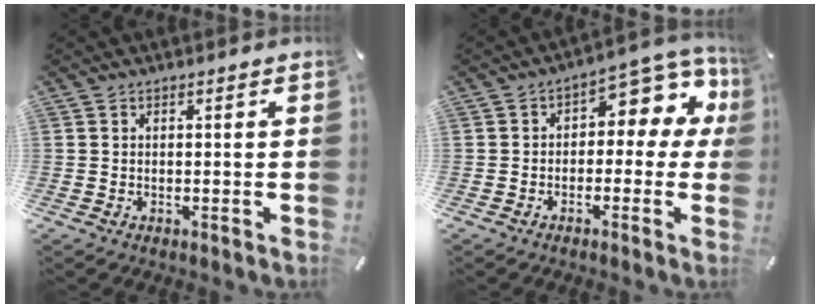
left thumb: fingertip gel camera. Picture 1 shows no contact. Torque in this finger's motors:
{"motor_torque": [1.75, 0.73, 2.08, 0.38, -0.17]}